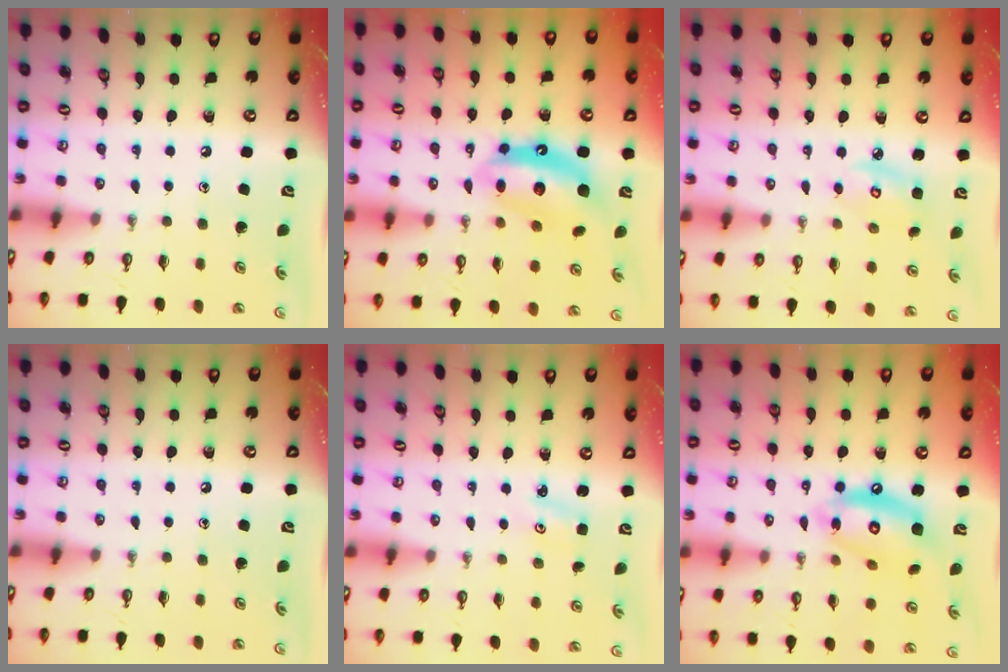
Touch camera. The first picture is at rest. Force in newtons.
{"total": 11.7, "press": 11.7, "slide": 0.9}
{"total": 4.8, "press": 4.7, "slide": 0.2}
{"total": 0.0}
{"total": 2.1, "press": 2.1, "slide": 0.3}
{"total": 14.5, "press": 14.4, "slide": 1.3}